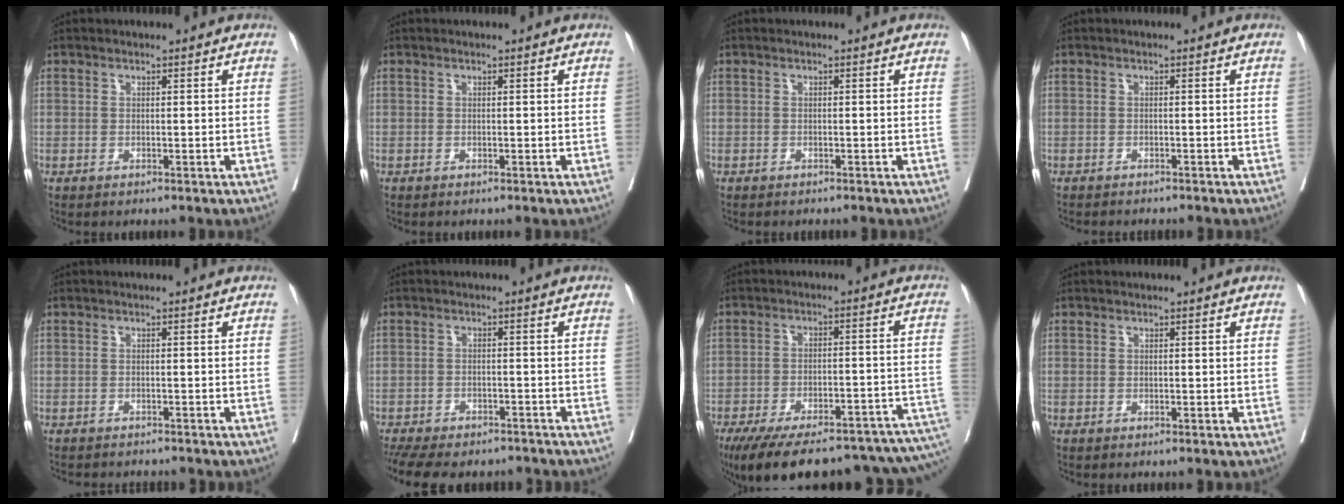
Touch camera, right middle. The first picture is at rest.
{"total": 0.0}
{"total": 2.2, "force": [-2.0, 0.5, 0.8], "torque": [-0.014, -0.003, -0.023]}
{"total": 5.1, "force": [-4.6, 1.1, 1.9], "torque": [-0.022, -0.004, -0.059]}
{"total": 5.8, "force": [-5.4, 1.2, 1.6], "torque": [-0.016, -0.005, -0.070]}
{"total": 14.3, "force": [-12.3, 4.9, 5.4], "torque": [-0.122, -0.003, -0.163]}
{"total": 27.0, "force": [-20.4, 6.8, 16.3], "torque": [-0.199, -0.004, -0.266]}
{"total": 0.0}